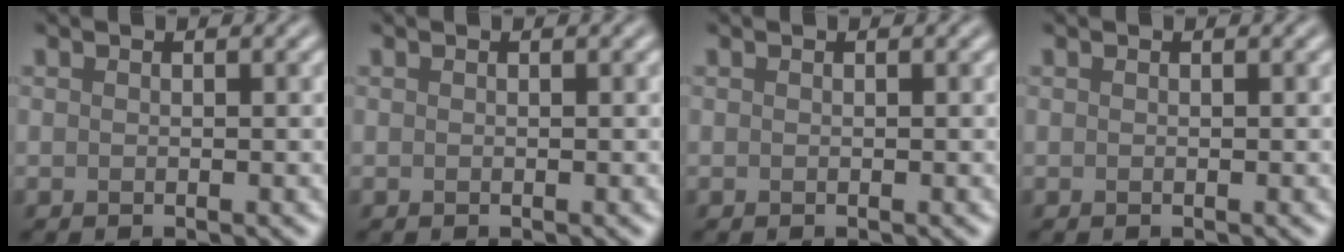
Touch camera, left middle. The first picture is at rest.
{"total": 0.0}
{"total": 0.0}
{"total": 0.0}